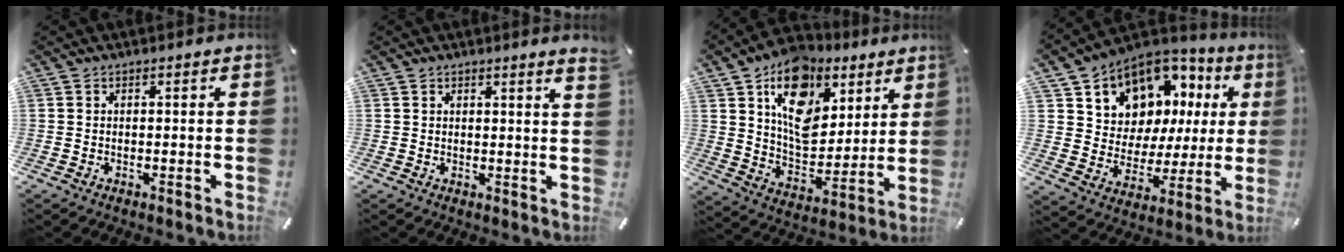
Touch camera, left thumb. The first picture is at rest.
{"total": 1.5, "force": [1.2, -0.1, 0.7], "torque": [-0.014, -0.002, 0.023]}
{"total": 16.7, "force": [8.6, 11.8, 8.2], "torque": [-0.125, -0.051, 0.157]}
{"total": 10.6, "force": [6.9, 7.9, 1.3], "torque": [-0.045, -0.077, 0.138]}